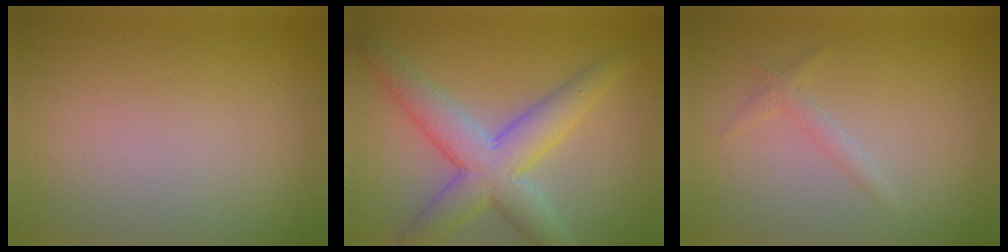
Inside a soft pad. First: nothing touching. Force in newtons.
{"total": 6.5, "press": 6.5, "slide": 0.1}
{"total": 1.1, "press": 1.1, "slide": 0.1}